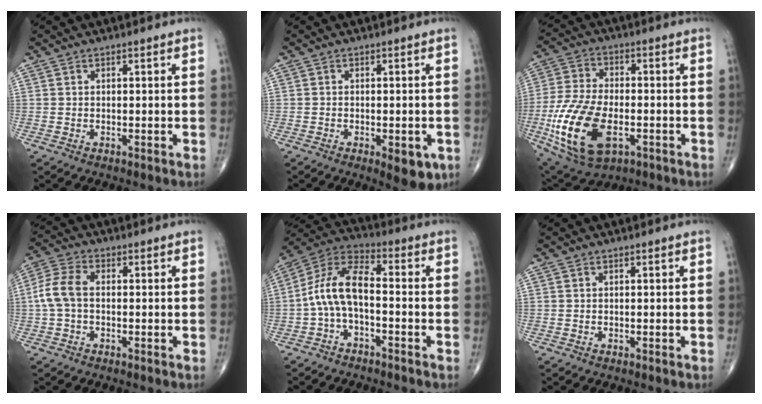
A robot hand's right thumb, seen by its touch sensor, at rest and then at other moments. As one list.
[{"total": 5.5, "force": [-2.1, 2.4, 4.5], "torque": [-0.045, -0.004, -0.021]}, {"total": 18.8, "force": [-5.5, 10.1, 14.9], "torque": [-0.308, 0.001, -0.089]}, {"total": 6.5, "force": [-0.2, 4.0, 5.1], "torque": [-0.116, 0.019, -0.011]}, {"total": 9.9, "force": [-2.0, 4.6, 8.5], "torque": [-0.167, 0.044, -0.049]}, {"total": 0.0}]